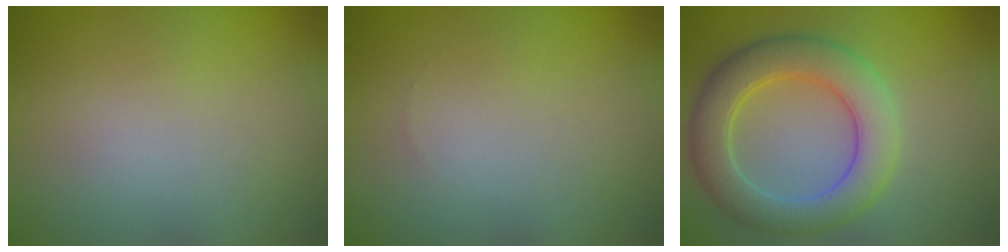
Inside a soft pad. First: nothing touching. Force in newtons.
{"total": 0.0}
{"total": 5.9, "press": 5.9, "slide": 0.3}